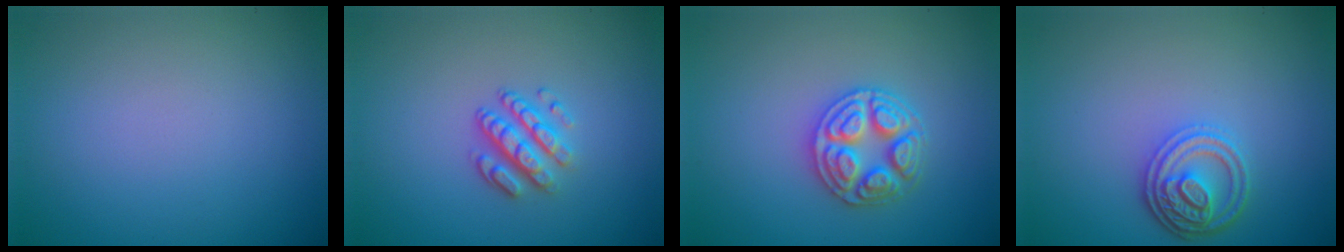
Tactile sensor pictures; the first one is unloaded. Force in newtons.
{"total": 3.3, "press": 2.4, "slide": 2.2}
{"total": 3.5, "press": 3.4, "slide": 0.5}
{"total": 3.6, "press": 3.2, "slide": 1.6}